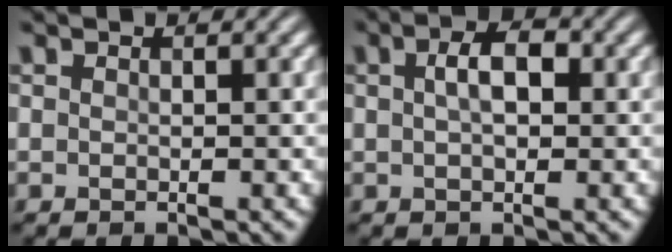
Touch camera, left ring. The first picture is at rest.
{"total": 3.3, "force": [0.7, 1.6, 2.8], "torque": [-0.049, 0.007, 0.009]}